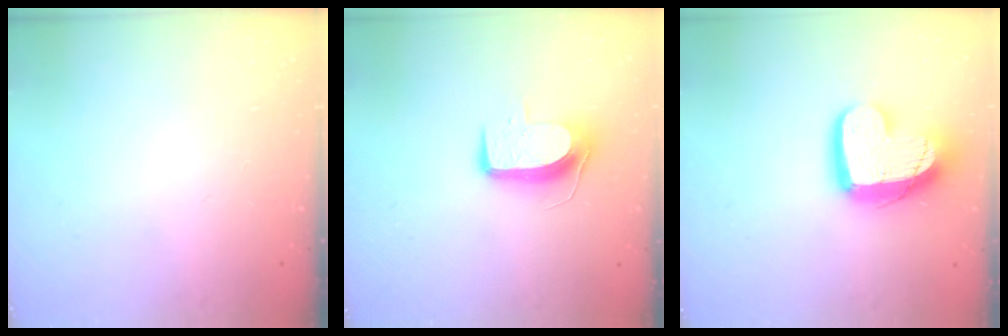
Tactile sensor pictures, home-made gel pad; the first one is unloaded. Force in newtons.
{"total": 9.4, "press": 9.4, "slide": 0.3}
{"total": 16.0, "press": 15.9, "slide": 1.5}